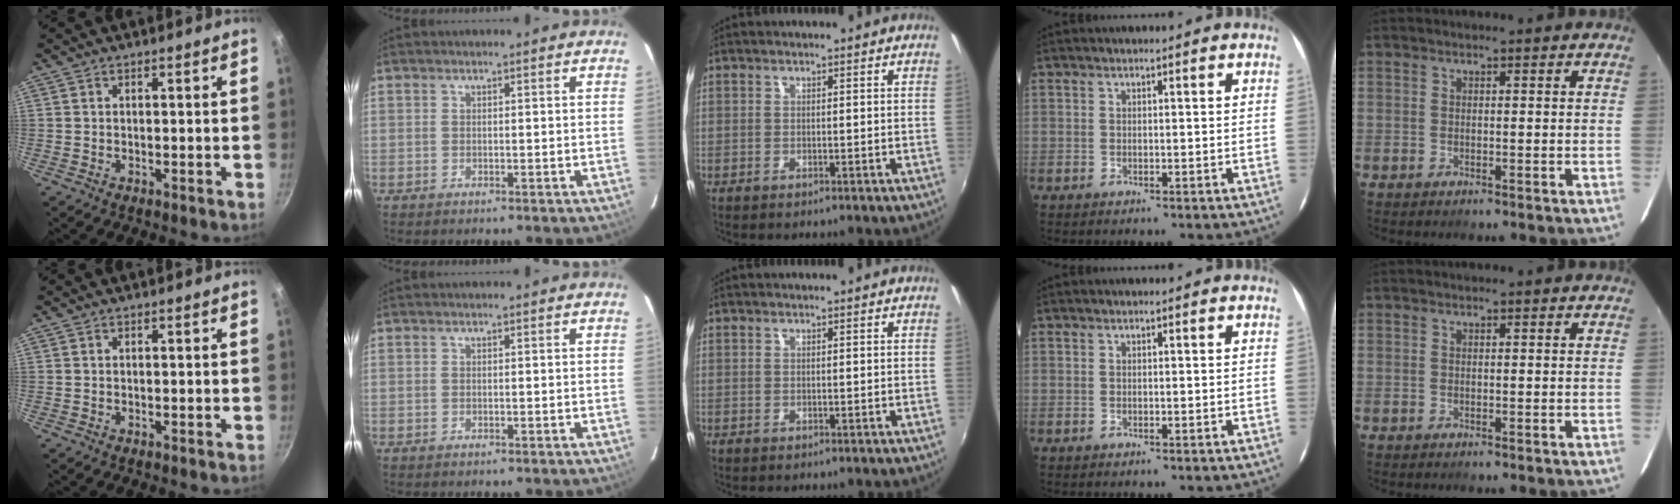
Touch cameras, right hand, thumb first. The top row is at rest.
{}